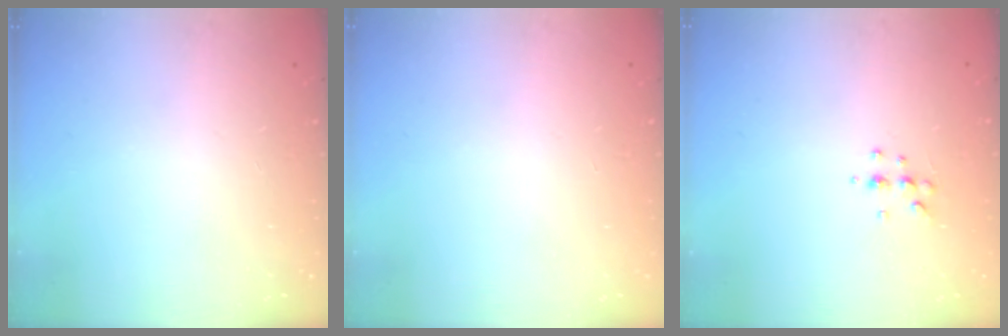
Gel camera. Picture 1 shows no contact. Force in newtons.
{"total": 0.0}
{"total": 5.1, "press": 4.9, "slide": 1.4}